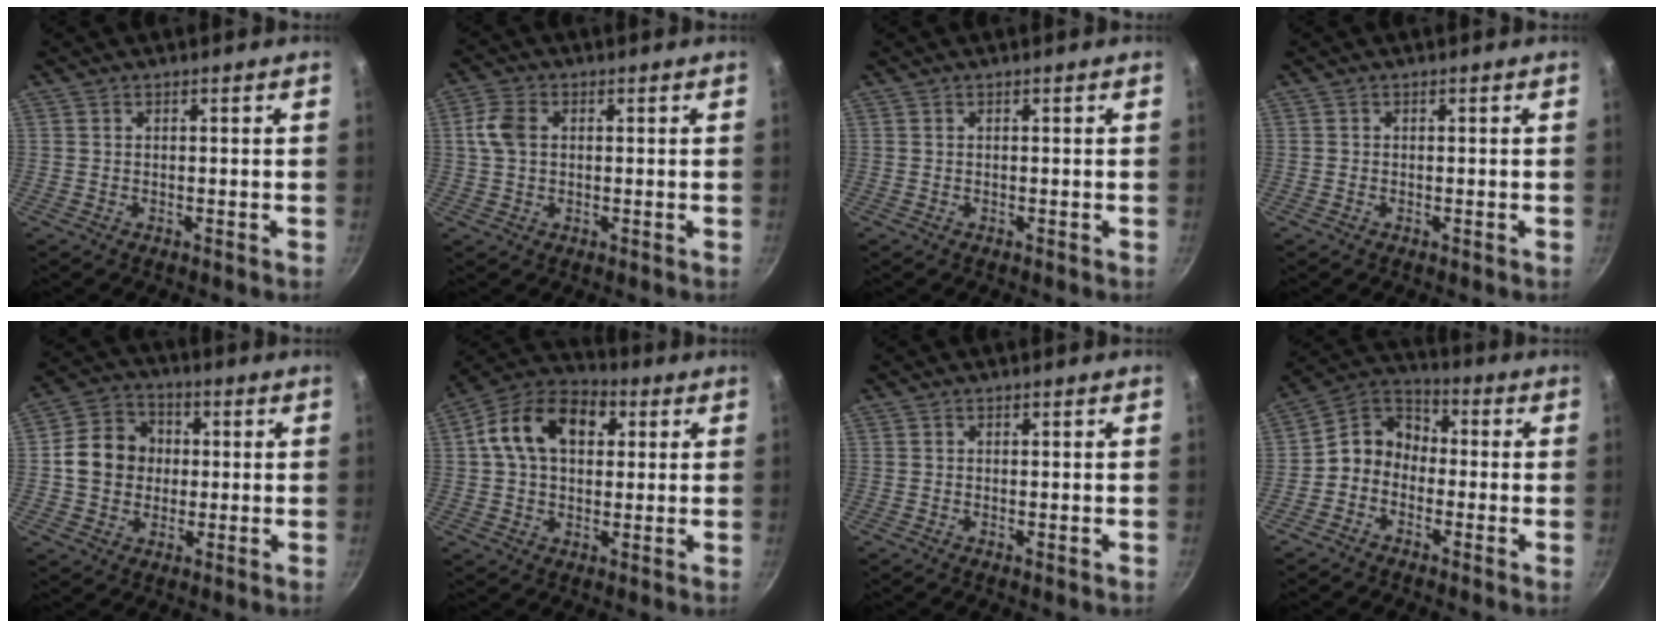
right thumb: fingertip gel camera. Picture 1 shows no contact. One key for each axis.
{"total": 5.2, "fx": 0.8, "fy": 3.6, "fz": 3.7, "tx": -0.082, "ty": 0.010, "tz": 0.012}
{"total": 0.0}
{"total": 0.0}
{"total": 11.3, "fx": 0.1, "fy": 9.7, "fz": 5.8, "tx": -0.077, "ty": 0.021, "tz": -0.006}
{"total": 15.1, "fx": 3.5, "fy": 10.0, "fz": 10.7, "tx": -0.169, "ty": 0.020, "tz": 0.051}
{"total": 0.6, "fx": -0.2, "fy": 0.1, "fz": 0.6, "tx": -0.012, "ty": -0.004, "tz": -0.002}
{"total": 8.8, "fx": -2.0, "fy": 7.3, "fz": 4.5, "tx": -0.056, "ty": 0.049, "tz": -0.056}